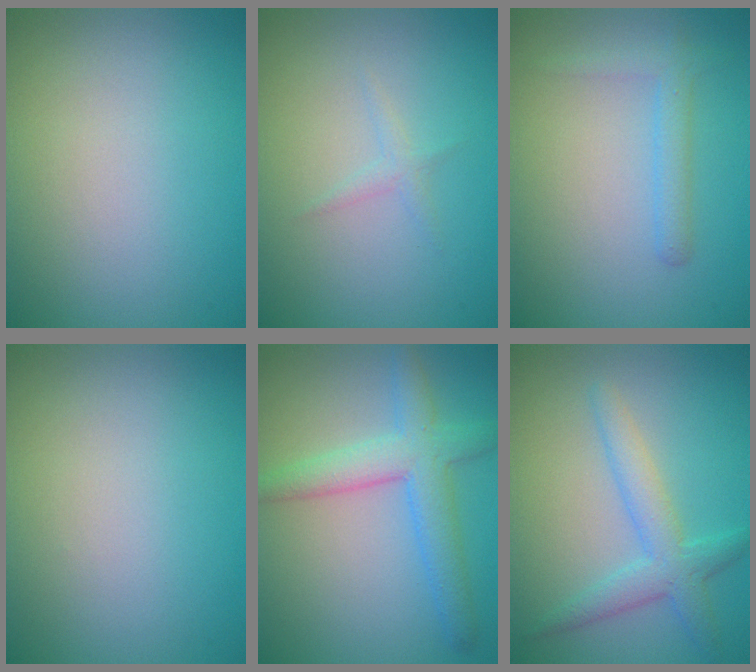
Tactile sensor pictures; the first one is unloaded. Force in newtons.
{"total": 0.9, "press": 0.9, "slide": 0.1}
{"total": 1.9, "press": 1.9, "slide": 0.1}
{"total": 0.0}
{"total": 4.6, "press": 4.6, "slide": 0.2}
{"total": 3.4, "press": 3.4, "slide": 0.2}